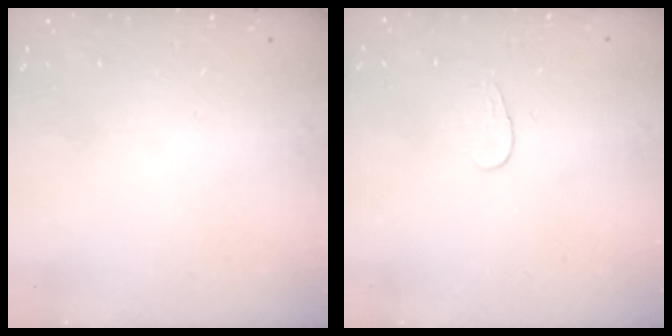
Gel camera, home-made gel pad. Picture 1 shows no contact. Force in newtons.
{"total": 4.0, "press": 4.0, "slide": 0.3}